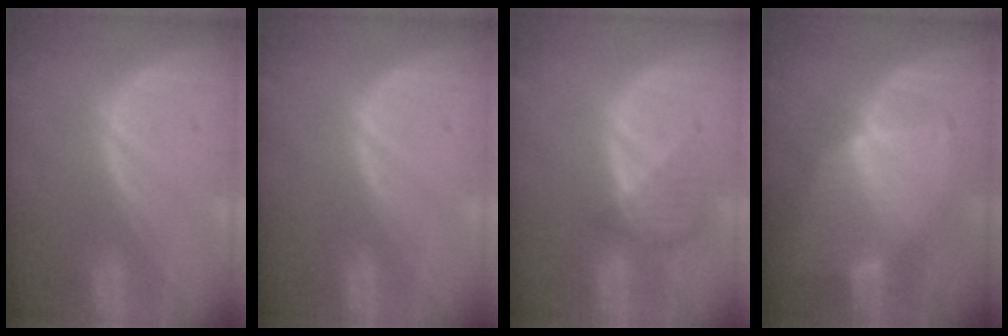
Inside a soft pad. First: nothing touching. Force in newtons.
{"total": 0.0}
{"total": 4.2, "press": 3.9, "slide": 1.6}
{"total": 6.8, "press": 6.0, "slide": 3.3}